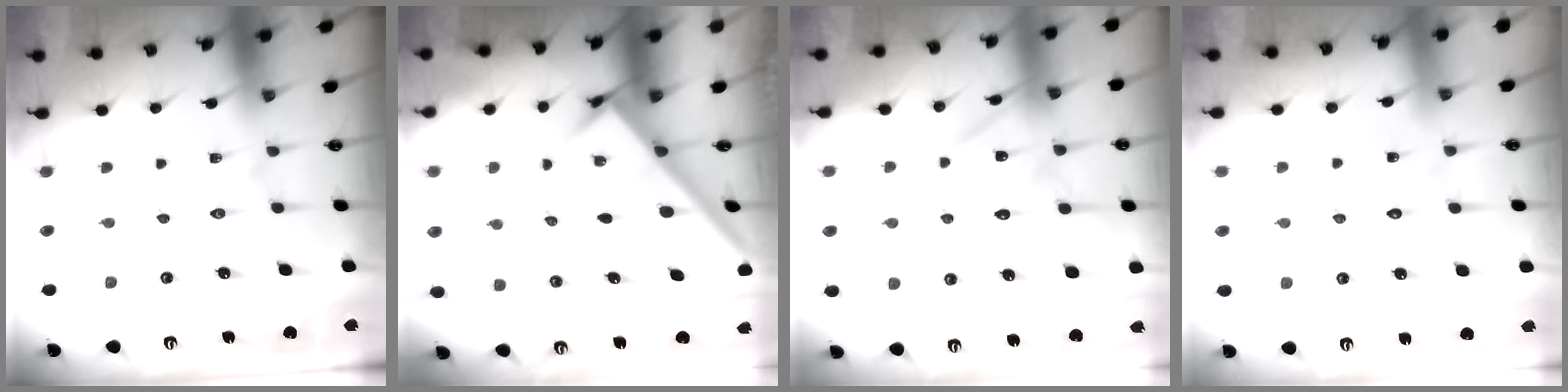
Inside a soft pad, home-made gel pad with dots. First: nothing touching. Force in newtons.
{"total": 2.1, "press": 2.1, "slide": 0.2}
{"total": 14.1, "press": 14.0, "slide": 1.2}
{"total": 3.3, "press": 3.3, "slide": 0.2}